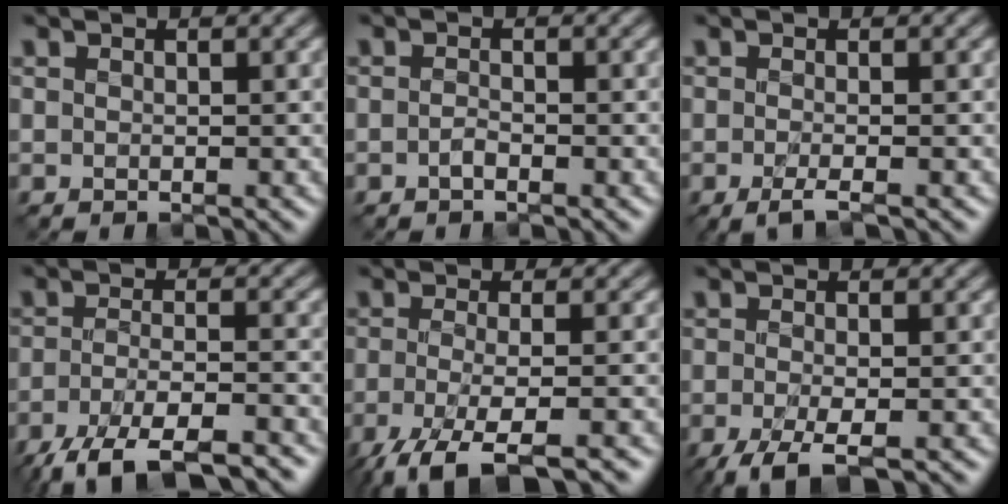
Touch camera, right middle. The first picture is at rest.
{"total": 0.8, "force": [-0.6, 0.2, 0.4], "torque": [-0.014, 0.001, -0.013]}
{"total": 1.8, "force": [-0.9, 0.3, 1.5], "torque": [-0.032, -0.003, -0.021]}
{"total": 8.4, "force": [-6.3, 2.0, 5.2], "torque": [-0.093, -0.002, -0.109]}
{"total": 7.3, "force": [-4.6, 1.8, 5.4], "torque": [-0.086, -0.011, -0.087]}
{"total": 4.4, "force": [-2.7, 1.1, 3.2], "torque": [-0.063, -0.004, -0.052]}